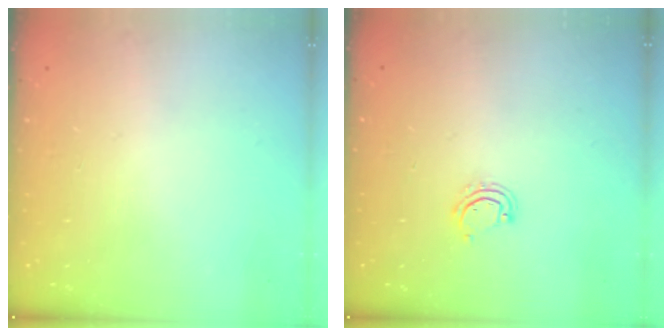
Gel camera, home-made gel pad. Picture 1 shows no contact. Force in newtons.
{"total": 2.7, "press": 2.7, "slide": 0.2}